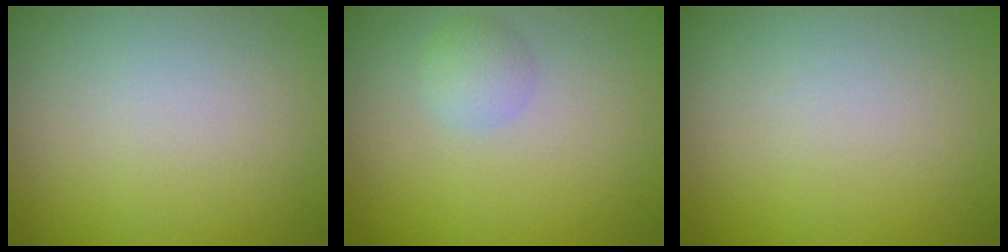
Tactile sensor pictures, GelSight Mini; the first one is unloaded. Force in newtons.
{"total": 1.7, "press": 1.7, "slide": 0.1}
{"total": 0.0}